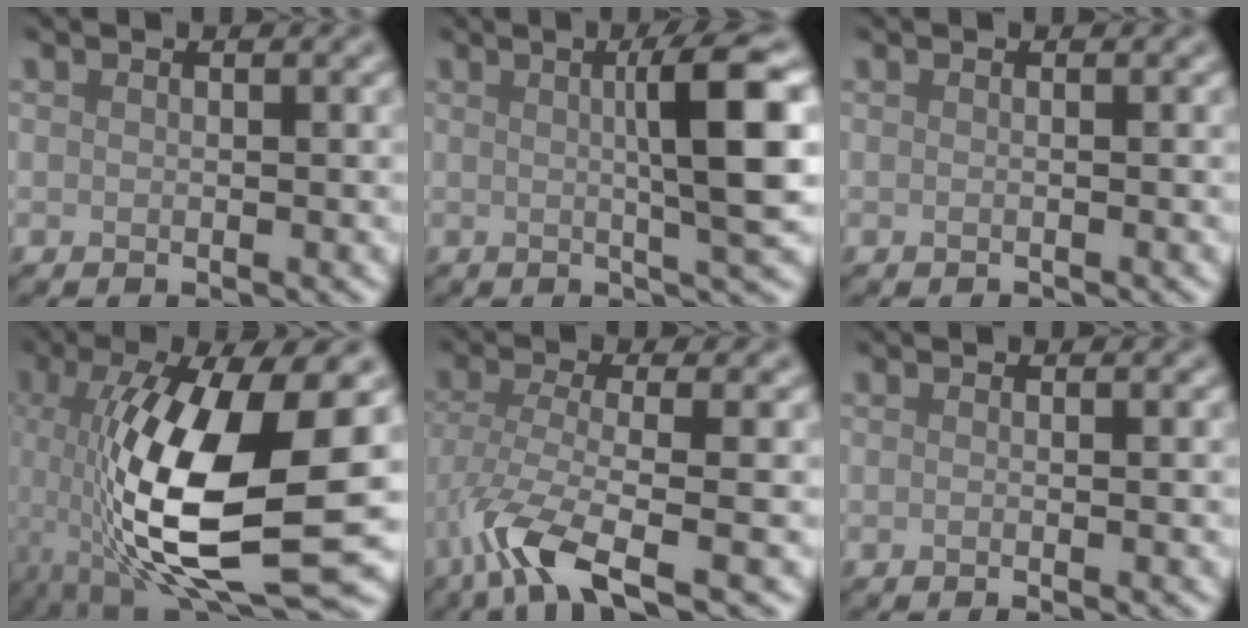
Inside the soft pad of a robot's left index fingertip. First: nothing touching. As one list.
[{"total": 6.7, "force": [0.9, 0.9, 6.5], "torque": [-0.089, 0.012, 0.014]}, {"total": 0.7, "force": [-0.6, 0.1, 0.2], "torque": [-0.001, -0.003, -0.014]}, {"total": 13.1, "force": [-1.7, 4.1, 12.3], "torque": [-0.233, -0.016, -0.033]}, {"total": 6.1, "force": [-3.3, 1.5, 4.9], "torque": [-0.102, -0.010, -0.074]}, {"total": 1.0, "force": [-0.1, 0.4, 0.9], "torque": [-0.009, -0.007, -0.008]}]